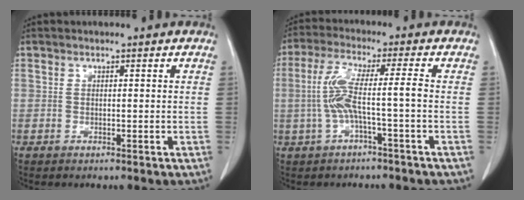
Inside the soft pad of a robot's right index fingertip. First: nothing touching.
{"total": 6.8, "force": [-1.2, 0.1, 6.7], "torque": [-0.142, 0.020, -0.022]}